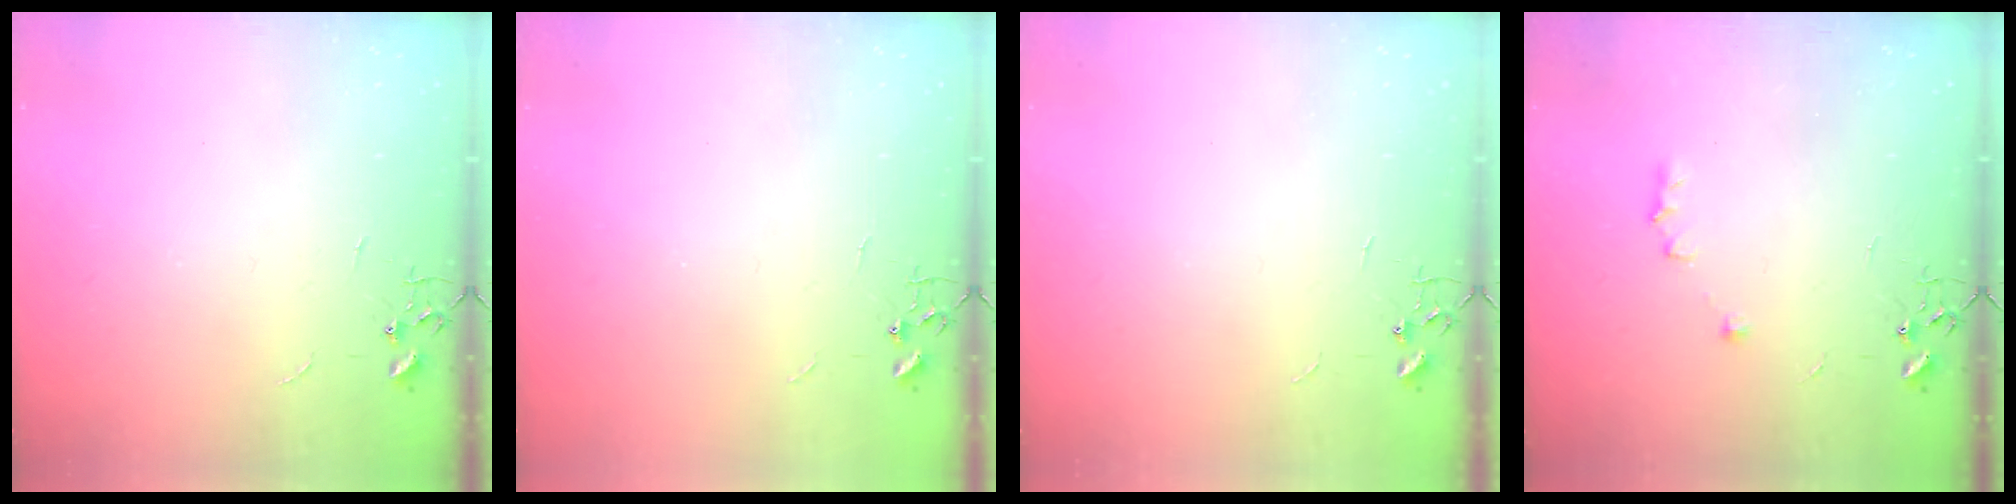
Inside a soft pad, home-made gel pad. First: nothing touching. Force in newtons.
{"total": 0.0}
{"total": 0.0}
{"total": 5.2, "press": 5.1, "slide": 1.0}